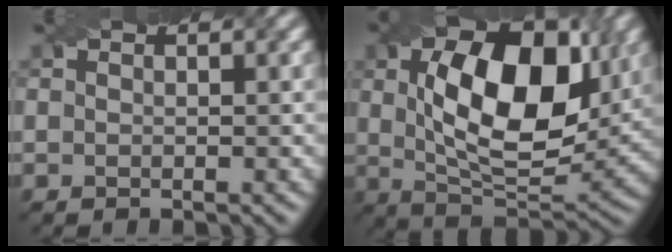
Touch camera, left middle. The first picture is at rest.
{"total": 11.8, "force": [2.3, 6.3, 9.7], "torque": [-0.158, 0.004, 0.037]}